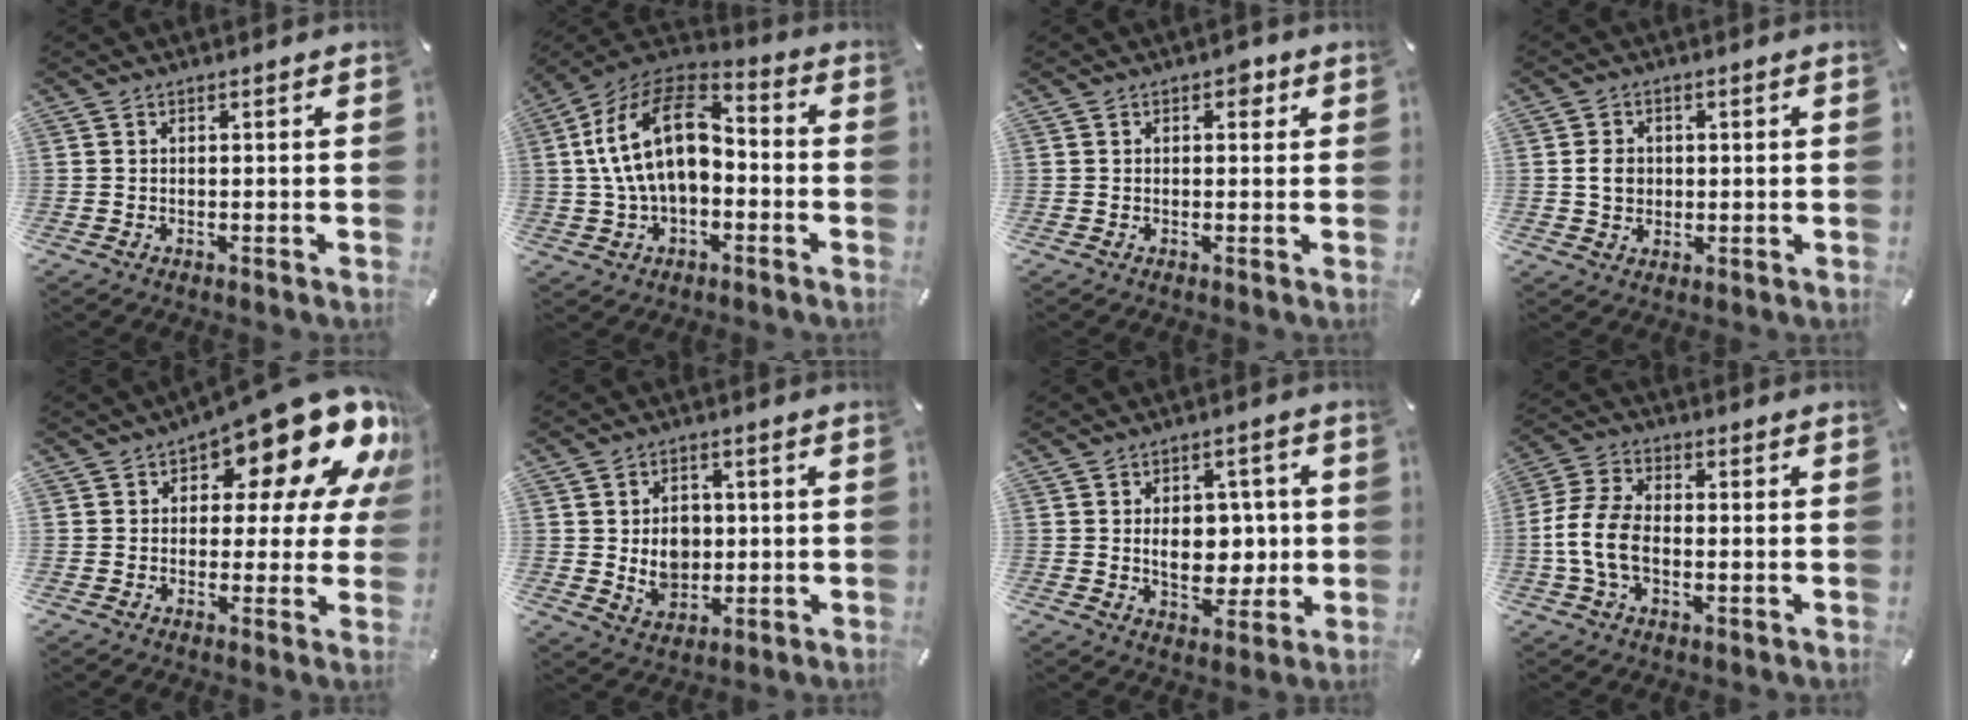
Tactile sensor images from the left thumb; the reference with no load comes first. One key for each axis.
{"total": 18.2, "fx": 1.6, "fy": 11.7, "fz": 13.9, "tx": -0.277, "ty": 0.012, "tz": 0.023}
{"total": 2.7, "fx": 0.9, "fy": 1.8, "fz": 1.7, "tx": -0.014, "ty": -0.002, "tz": 0.009}
{"total": 4.4, "fx": 0.2, "fy": 3.9, "fz": 2.1, "tx": -0.043, "ty": 0.003, "tz": 0.000}
{"total": 18.1, "fx": 10.7, "fy": 8.7, "fz": 11.8, "tx": -0.158, "ty": -0.075, "tz": 0.177}
{"total": 8.0, "fx": 0.7, "fy": 6.8, "fz": 4.1, "tx": -0.055, "ty": 0.002, "tz": 0.013}
{"total": 10.6, "fx": 0.5, "fy": 7.2, "fz": 7.7, "tx": -0.091, "ty": 0.000, "tz": 0.007}
{"total": 9.7, "fx": -1.6, "fy": 6.3, "fz": 7.2, "tx": -0.161, "ty": 0.006, "tz": -0.028}